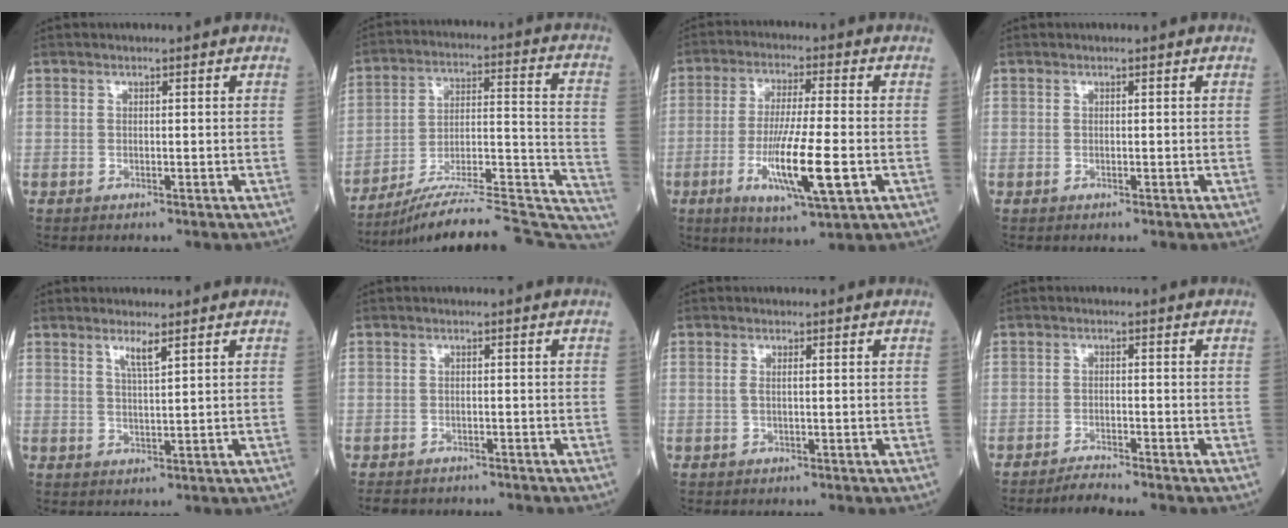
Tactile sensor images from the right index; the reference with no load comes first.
{"total": 27.2, "force": [-25.4, 1.5, 9.5], "torque": [-0.069, 0.015, -0.361]}
{"total": 12.2, "force": [-3.2, 0.9, 11.7], "torque": [-0.219, -0.022, -0.056]}
{"total": 0.0}
{"total": 2.6, "force": [1.7, -0.2, 2.0], "torque": [-0.040, -0.005, 0.034]}
{"total": 4.6, "force": [-4.0, 2.1, 0.5], "torque": [-0.006, 0.001, -0.058]}
{"total": 1.2, "force": [0.2, 0.3, 1.2], "torque": [-0.030, 0.003, 0.002]}
{"total": 2.6, "force": [-2.5, -0.8, 0.3], "torque": [-0.010, -0.014, -0.048]}